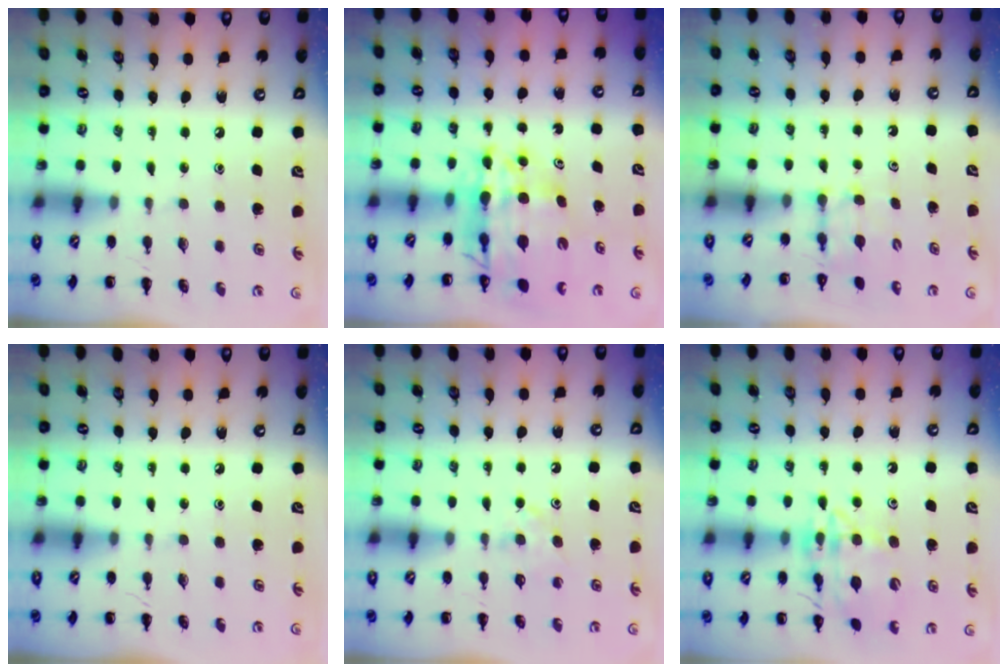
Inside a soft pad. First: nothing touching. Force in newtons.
{"total": 14.9, "press": 14.4, "slide": 4.1}
{"total": 2.8, "press": 2.6, "slide": 1.1}
{"total": 0.0}
{"total": 4.4, "press": 4.2, "slide": 1.2}
{"total": 13.9, "press": 13.7, "slide": 2.1}